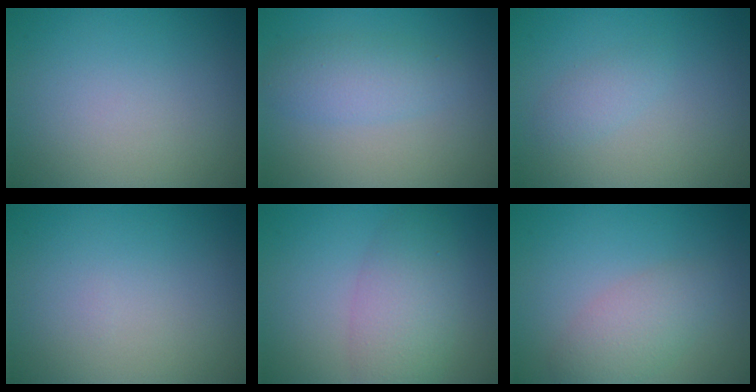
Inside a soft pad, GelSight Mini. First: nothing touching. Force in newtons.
{"total": 2.8, "press": 2.8, "slide": 0.1}
{"total": 1.2, "press": 1.2, "slide": 0.1}
{"total": 0.0}
{"total": 4.5, "press": 4.5, "slide": 0.2}
{"total": 3.0, "press": 3.0, "slide": 0.1}